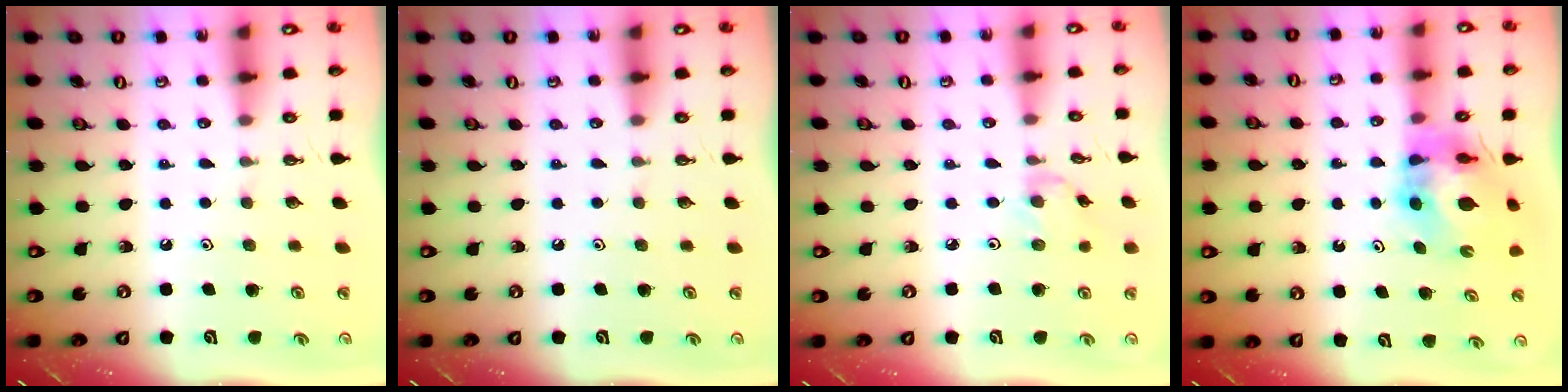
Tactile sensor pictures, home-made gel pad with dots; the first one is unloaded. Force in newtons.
{"total": 0.0}
{"total": 1.4, "press": 1.4, "slide": 0.3}
{"total": 10.3, "press": 10.2, "slide": 1.4}